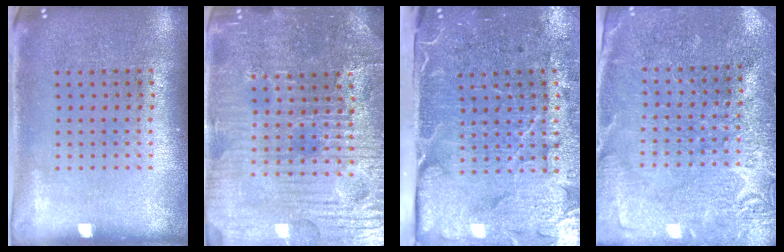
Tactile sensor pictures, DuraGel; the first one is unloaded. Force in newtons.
{"total": 5.4, "press": 5.1, "slide": 1.8}
{"total": 4.9, "press": 4.0, "slide": 3.0}
{"total": 2.8, "press": 2.8, "slide": 0.1}